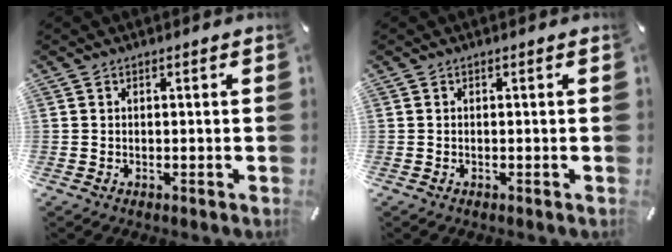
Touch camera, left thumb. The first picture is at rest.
{"total": 0.0}